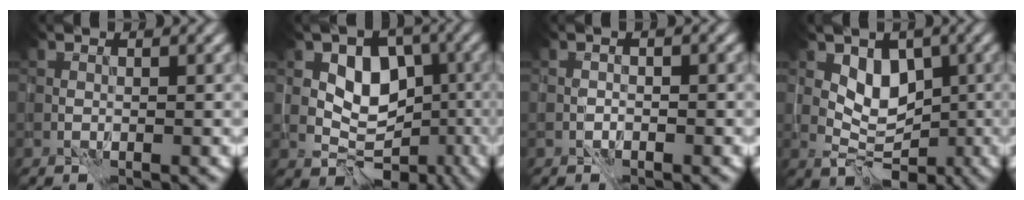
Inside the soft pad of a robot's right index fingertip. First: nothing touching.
{"total": 7.1, "force": [0.0, 5.7, 4.3], "torque": [-0.046, 0.010, -0.002]}
{"total": 0.7, "force": [-0.6, 0.3, 0.2], "torque": [-0.005, 0.003, -0.013]}
{"total": 4.3, "force": [0.8, 3.3, 2.6], "torque": [-0.026, -0.005, 0.016]}